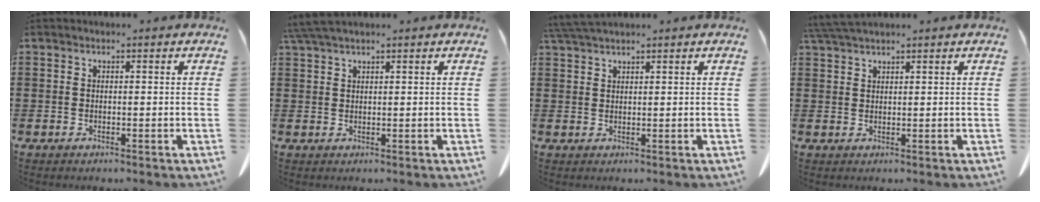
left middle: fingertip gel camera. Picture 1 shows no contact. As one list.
[{"total": 2.7, "force": [2.1, 0.2, 1.7], "torque": [-0.038, 0.000, 0.041]}, {"total": 3.0, "force": [2.7, 0.2, 1.4], "torque": [-0.035, -0.001, 0.052]}, {"total": 3.1, "force": [2.7, 0.2, 1.5], "torque": [-0.037, -0.001, 0.053]}]